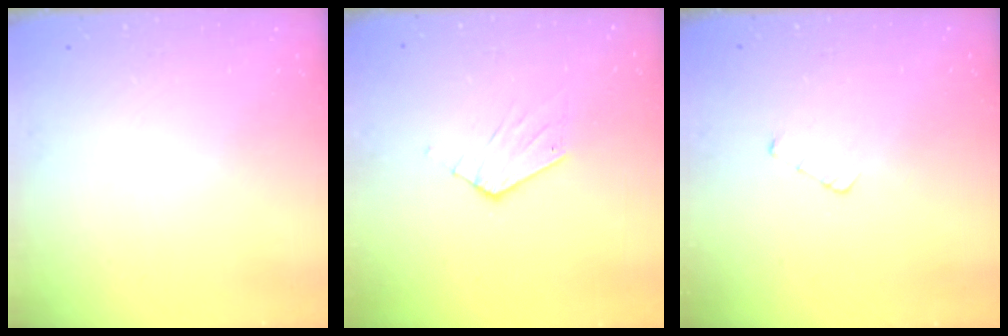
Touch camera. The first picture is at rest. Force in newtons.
{"total": 6.4, "press": 6.4, "slide": 0.2}
{"total": 2.9, "press": 2.9, "slide": 0.3}